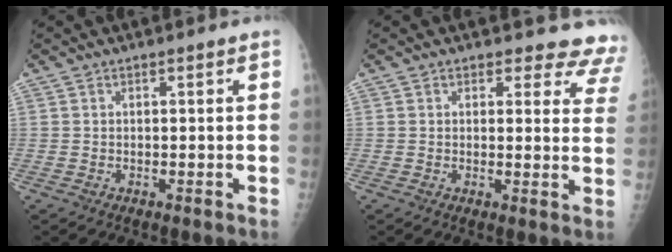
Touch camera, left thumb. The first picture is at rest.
{"total": 9.5, "force": [8.8, 3.6, 0.6], "torque": [0.050, -0.054, 0.061]}